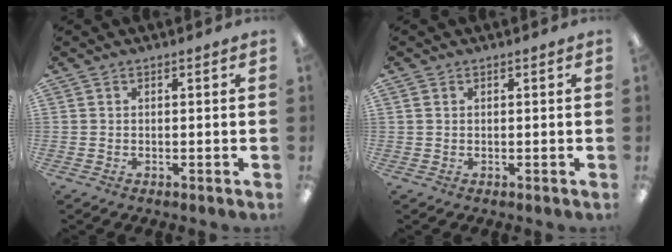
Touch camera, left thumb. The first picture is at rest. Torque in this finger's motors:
{"motor_torque": [0.07, -0.06, -0.31, 0.04, -0.03]}